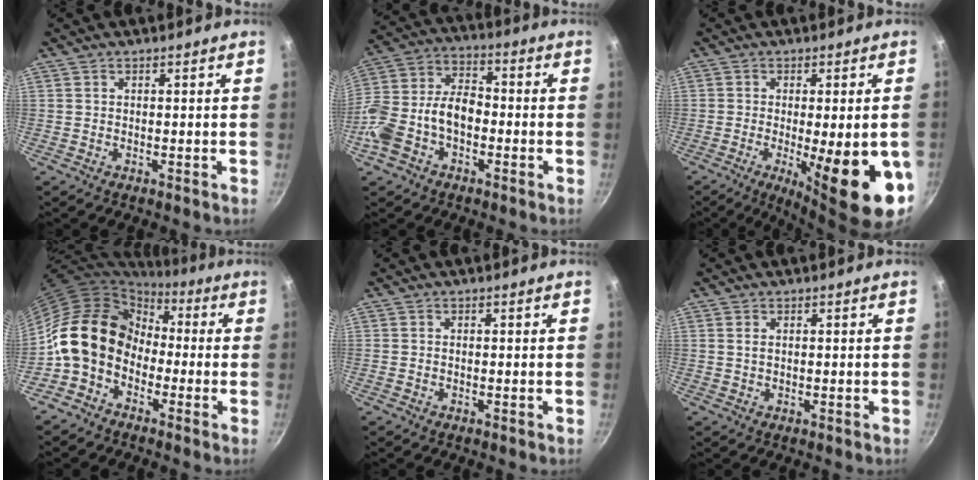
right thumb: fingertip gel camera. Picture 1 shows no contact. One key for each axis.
{"total": 15.2, "fx": -3.8, "fy": 10.0, "fz": 10.8, "tx": -0.190, "ty": 0.051, "tz": -0.082}
{"total": 17.8, "fx": -4.7, "fy": 4.6, "fz": 16.5, "tx": -0.205, "ty": -0.010, "tz": -0.052}
{"total": 14.0, "fx": -1.8, "fy": 11.2, "fz": 8.3, "tx": -0.111, "ty": 0.041, "tz": -0.051}
{"total": 0.0}
{"total": 1.1, "fx": 0.3, "fy": 0.6, "fz": 0.8, "tx": -0.015, "ty": 0.001, "tz": 0.005}